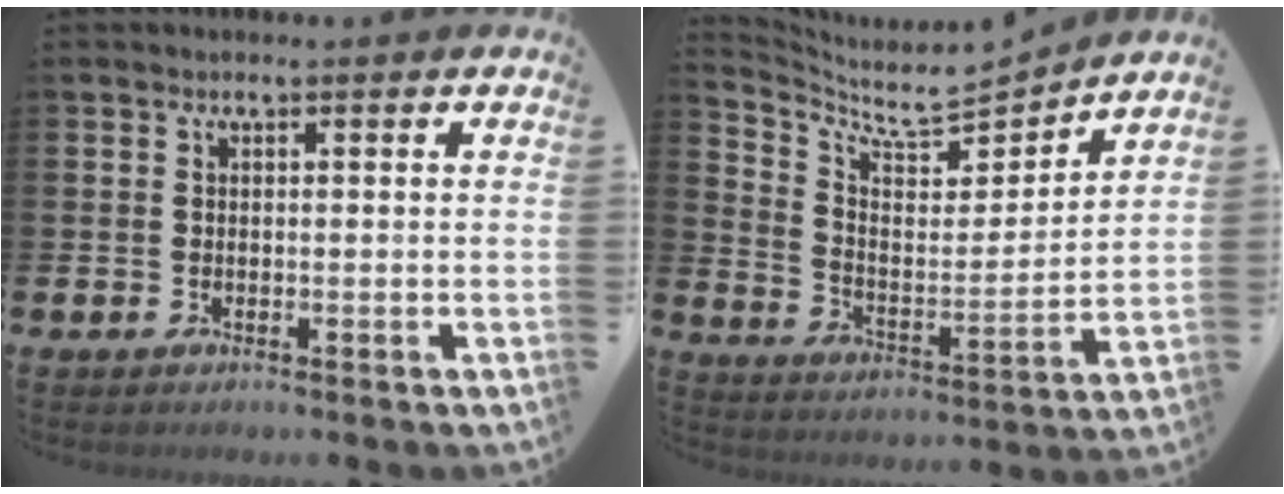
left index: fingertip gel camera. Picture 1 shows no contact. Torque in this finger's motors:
{"motor_torque": [-0.84, -1.14, -0.35, -0.02]}